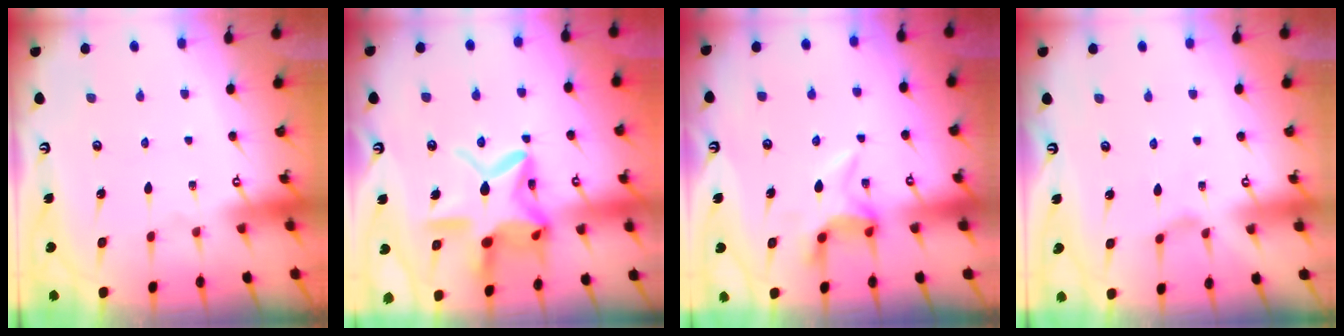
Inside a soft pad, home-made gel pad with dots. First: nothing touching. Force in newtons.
{"total": 17.6, "press": 17.6, "slide": 1.3}
{"total": 6.0, "press": 5.8, "slide": 1.6}
{"total": 0.8, "press": 0.7, "slide": 0.3}